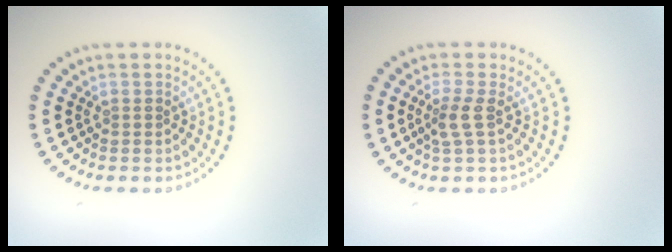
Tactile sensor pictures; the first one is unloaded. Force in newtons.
{"total": 1.9, "press": 1.5, "slide": 1.2}